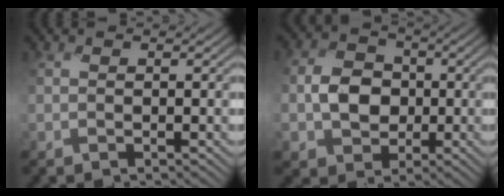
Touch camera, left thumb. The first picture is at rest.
{"total": 4.9, "force": [-1.1, 4.3, 2.1], "torque": [-0.040, 0.005, -0.040]}